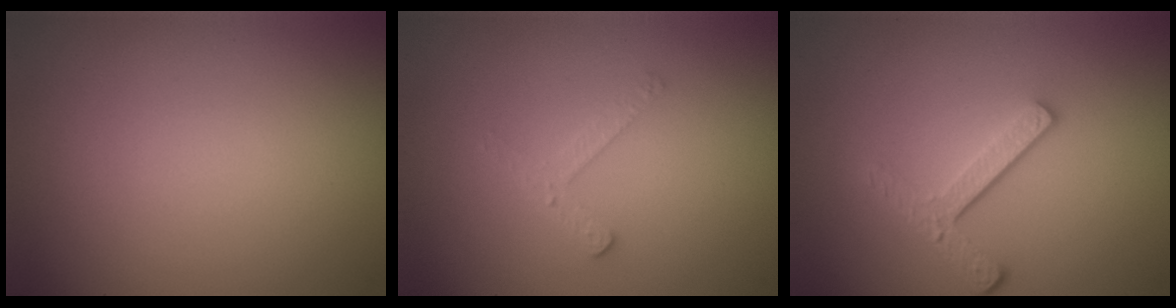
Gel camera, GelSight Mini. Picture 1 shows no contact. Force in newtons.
{"total": 1.7, "press": 1.7, "slide": 0.3}
{"total": 3.5, "press": 2.6, "slide": 2.3}